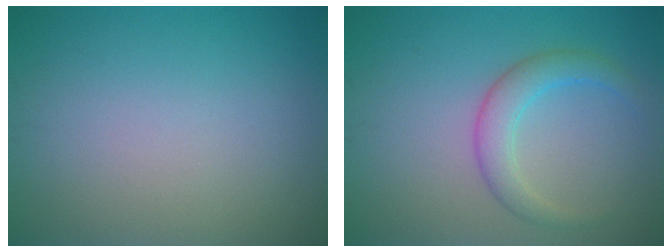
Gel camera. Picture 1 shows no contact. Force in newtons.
{"total": 3.0, "press": 3.0, "slide": 0.1}